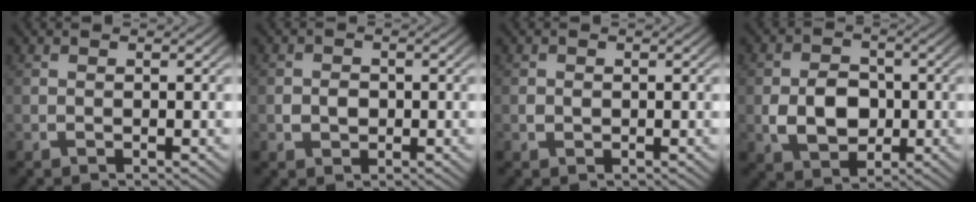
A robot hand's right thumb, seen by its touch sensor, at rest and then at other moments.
{"total": 2.1, "force": [-0.2, 1.8, 1.0], "torque": [-0.020, -0.005, 0.000]}
{"total": 0.9, "force": [0.0, 0.8, 0.4], "torque": [-0.010, -0.004, 0.003]}
{"total": 6.5, "force": [-0.9, 4.9, 4.2], "torque": [-0.085, -0.026, 0.001]}